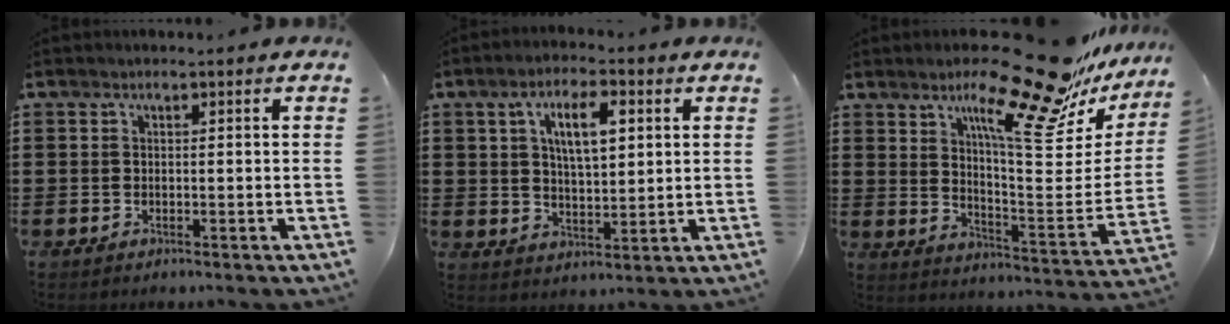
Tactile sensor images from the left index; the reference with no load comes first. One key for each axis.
{"total": 7.2, "fx": 2.6, "fy": 3.0, "fz": 6.0, "tx": -0.109, "ty": 0.005, "tz": 0.041}
{"total": 17.4, "fx": 13.5, "fy": 3.1, "fz": 10.6, "tx": -0.179, "ty": -0.083, "tz": 0.215}